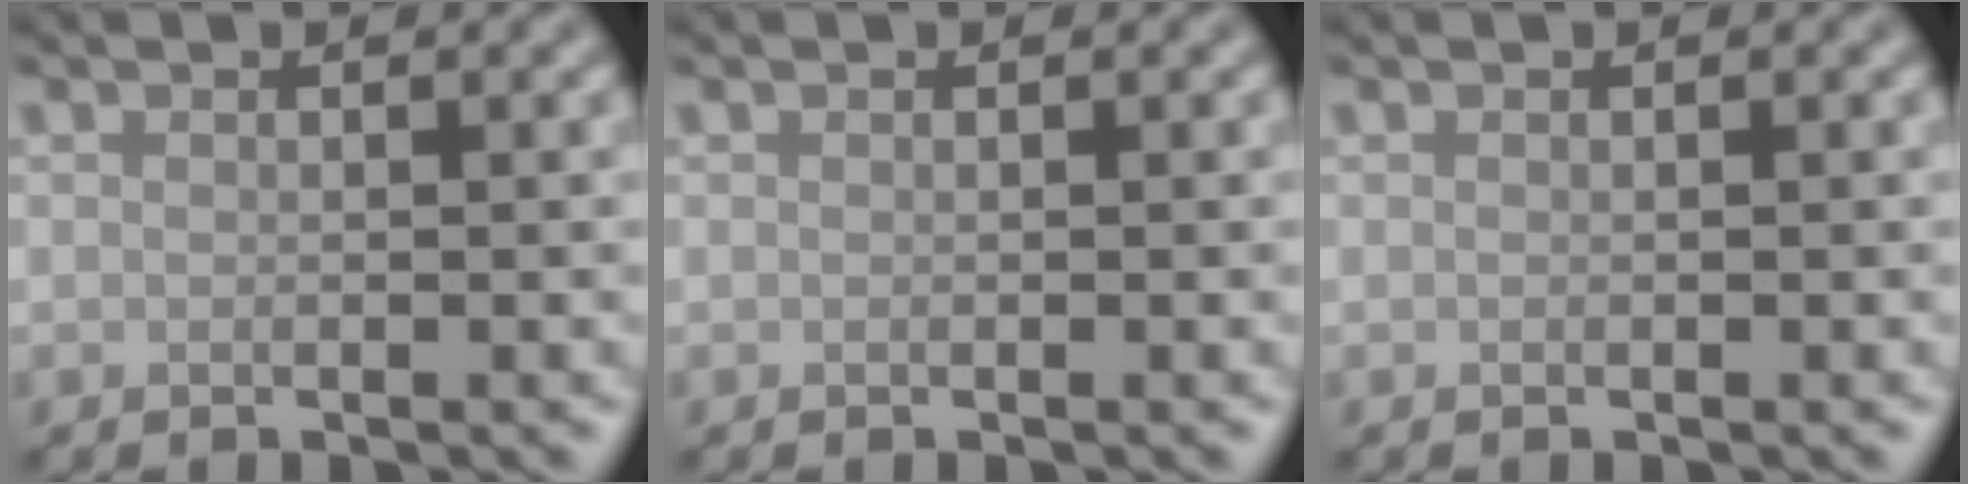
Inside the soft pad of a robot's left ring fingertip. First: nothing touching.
{"total": 0.0}
{"total": 0.0}